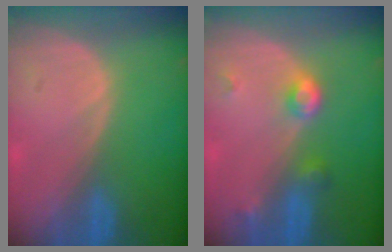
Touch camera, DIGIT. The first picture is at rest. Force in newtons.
{"total": 3.8, "press": 3.5, "slide": 1.5}